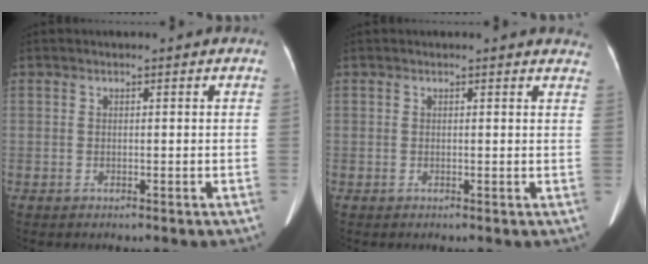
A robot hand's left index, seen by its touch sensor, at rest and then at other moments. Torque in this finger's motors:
{"motor_torque": [0.33, -0.28, -0.02, -0.01]}